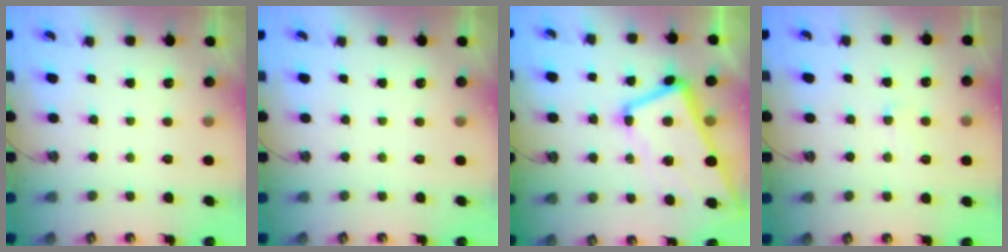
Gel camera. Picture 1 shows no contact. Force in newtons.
{"total": 0.0}
{"total": 7.6, "press": 7.5, "slide": 1.5}
{"total": 0.6, "press": 0.0, "slide": 0.6}